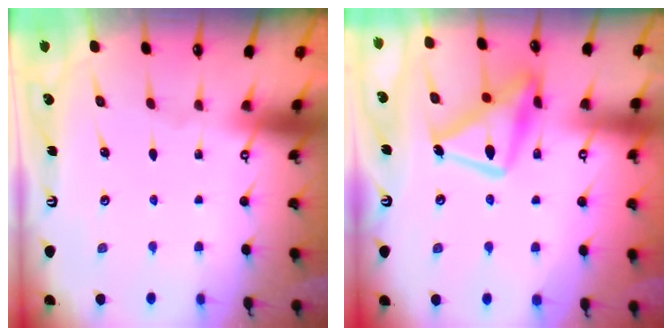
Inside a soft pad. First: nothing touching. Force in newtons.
{"total": 15.9, "press": 15.9, "slide": 1.4}